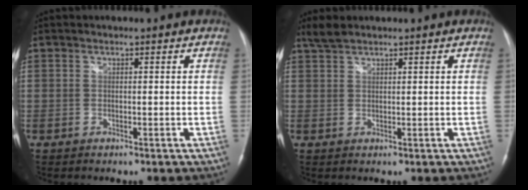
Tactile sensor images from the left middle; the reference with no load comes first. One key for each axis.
{"total": 2.3, "fx": 2.1, "fy": 0.4, "fz": 0.9, "tx": -0.025, "ty": 0.014, "tz": 0.045}